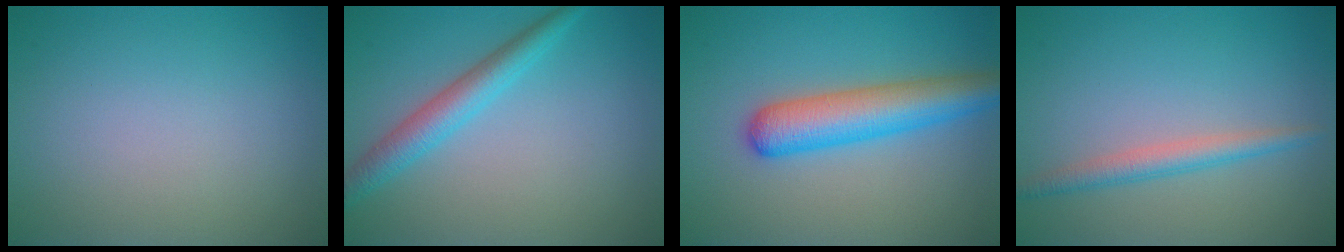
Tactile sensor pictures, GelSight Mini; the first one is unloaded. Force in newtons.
{"total": 3.3, "press": 3.3, "slide": 0.1}
{"total": 5.7, "press": 5.7, "slide": 0.2}
{"total": 2.3, "press": 2.3, "slide": 0.1}